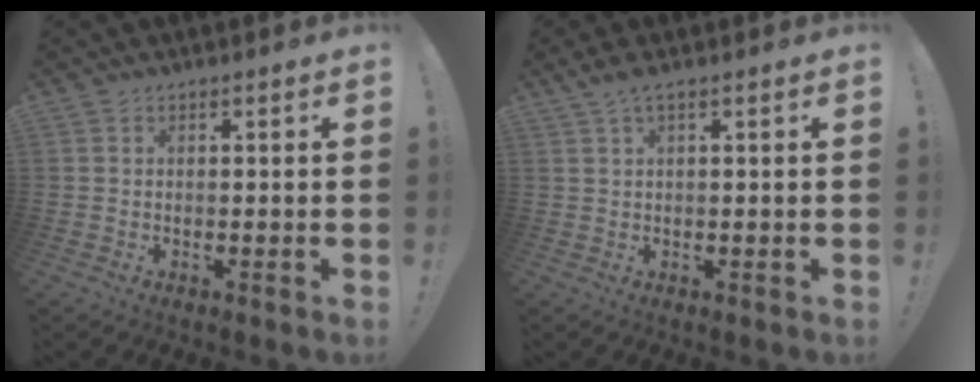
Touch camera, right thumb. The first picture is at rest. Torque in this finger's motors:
{"motor_torque": [-1.11, 1.44, 1.06, 1.37, 0.06]}